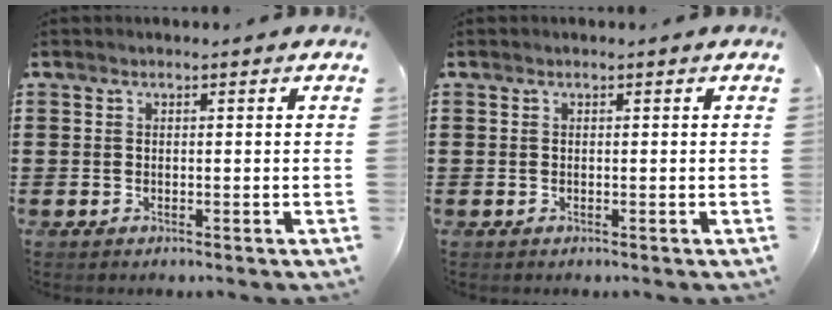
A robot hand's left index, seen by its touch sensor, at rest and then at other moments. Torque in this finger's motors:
{"motor_torque": [0.00, 0.00, 0.00, 0.00]}